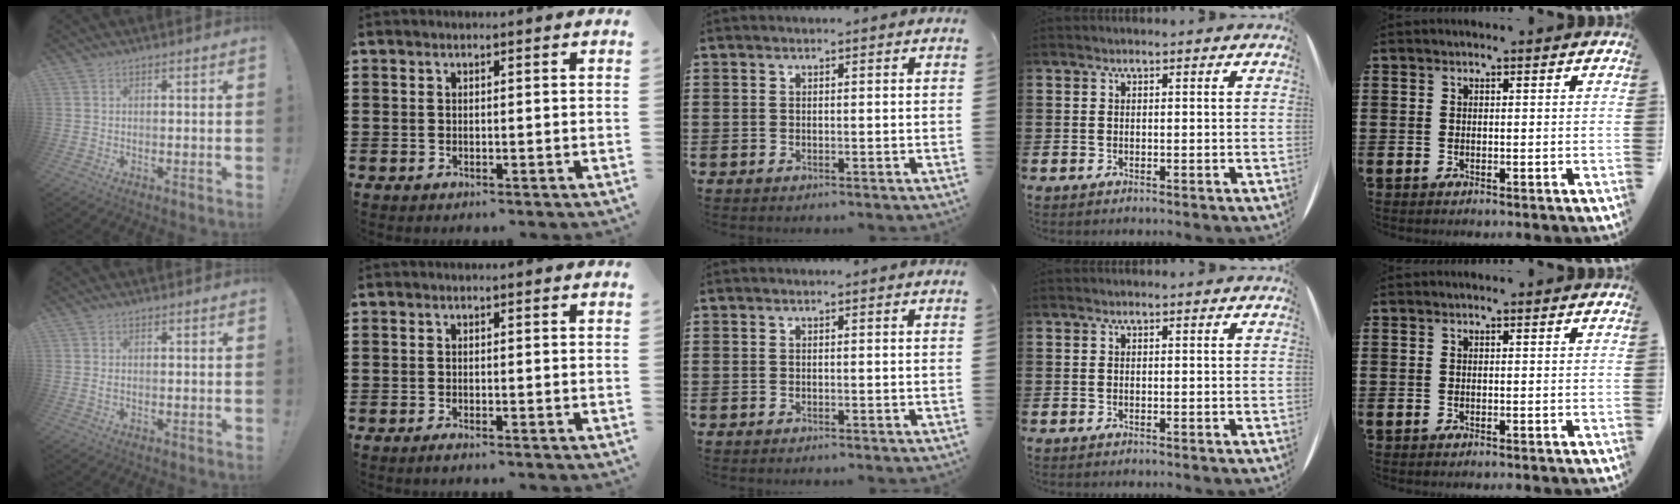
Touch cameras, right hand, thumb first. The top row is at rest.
{"thumb": {"total": 0.6, "force": [0.0, 0.2, 0.6], "torque": [-0.007, 0.000, -0.001]}, "index": {"total": 0.8, "force": [-0.6, -0.2, 0.4], "torque": [-0.008, -0.007, -0.011]}}